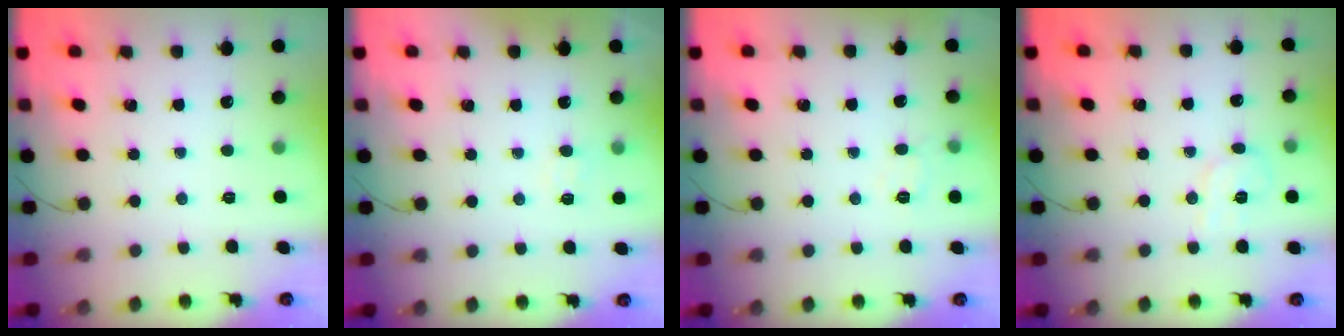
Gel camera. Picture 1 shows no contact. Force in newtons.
{"total": 4.9, "press": 4.7, "slide": 1.3}
{"total": 6.4, "press": 6.2, "slide": 1.4}
{"total": 6.6, "press": 6.4, "slide": 1.8}